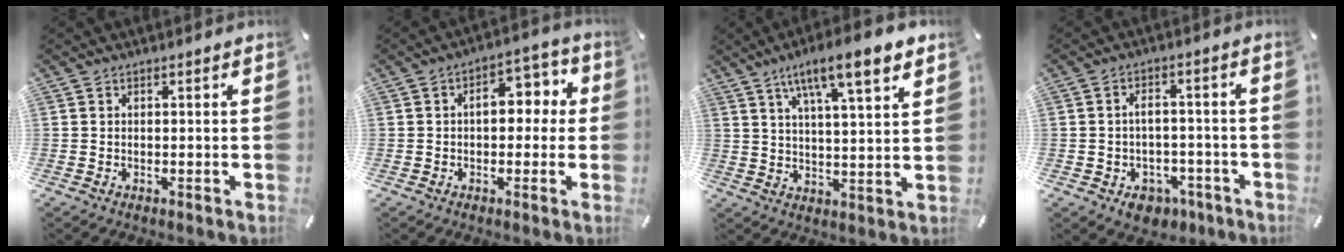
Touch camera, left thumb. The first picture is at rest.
{"total": 8.1, "force": [0.6, 5.1, 6.2], "torque": [-0.074, 0.003, -0.001]}
{"total": 11.2, "force": [7.8, 2.1, 7.8], "torque": [-0.128, -0.037, 0.129]}
{"total": 6.1, "force": [-2.2, 4.7, 3.2], "torque": [-0.047, 0.022, -0.035]}